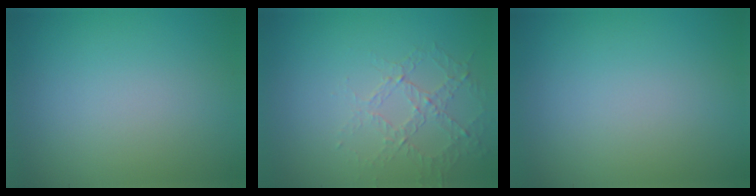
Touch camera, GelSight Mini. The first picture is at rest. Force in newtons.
{"total": 1.6, "press": 1.1, "slide": 1.2}
{"total": 0.0}